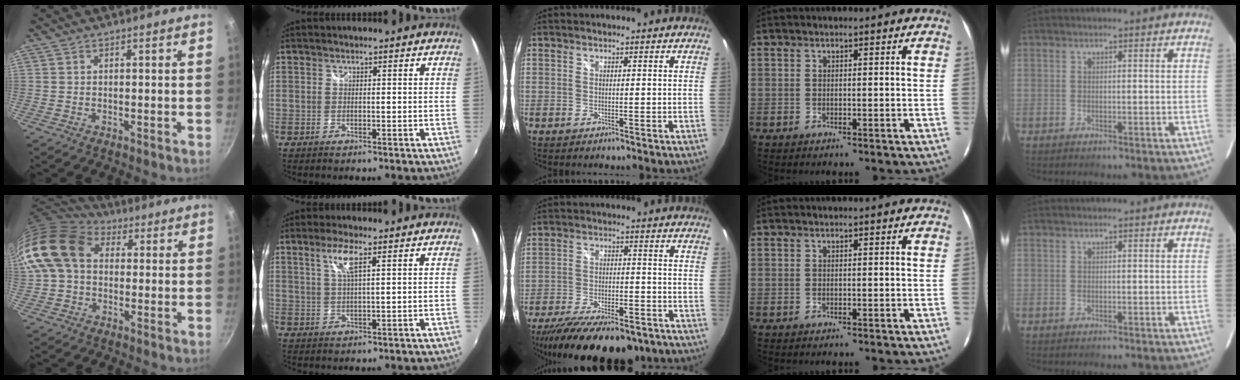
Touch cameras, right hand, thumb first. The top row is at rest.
{"thumb": {"total": 14.1, "force": [2.1, 10.7, 8.9], "torque": [-0.148, 0.024, 0.021]}, "index": {"total": 4.5, "force": [2.0, 0.5, 4.0], "torque": [-0.078, 0.003, 0.040]}, "middle": {"total": 20.4, "force": [-15.2, 7.0, 11.6], "torque": [-0.227, -0.046, -0.222]}}